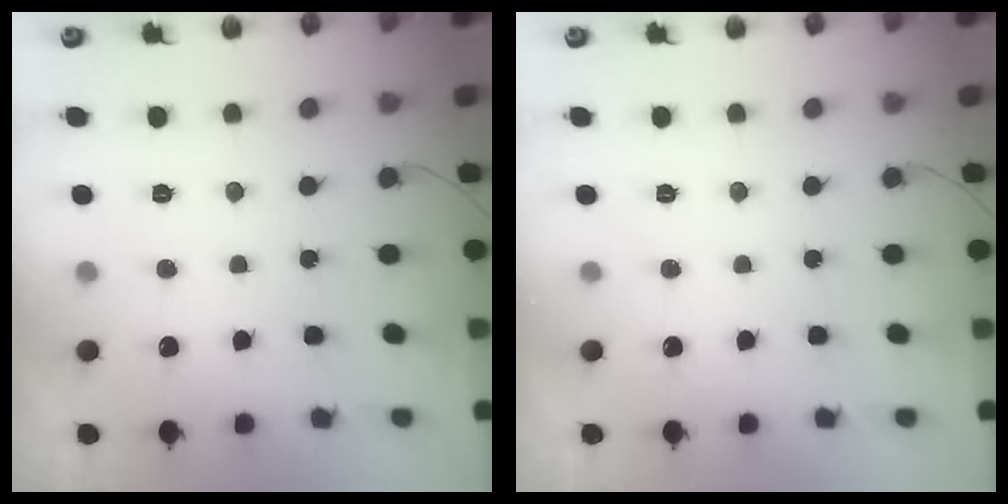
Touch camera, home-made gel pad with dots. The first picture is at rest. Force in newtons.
{"total": 0.0}